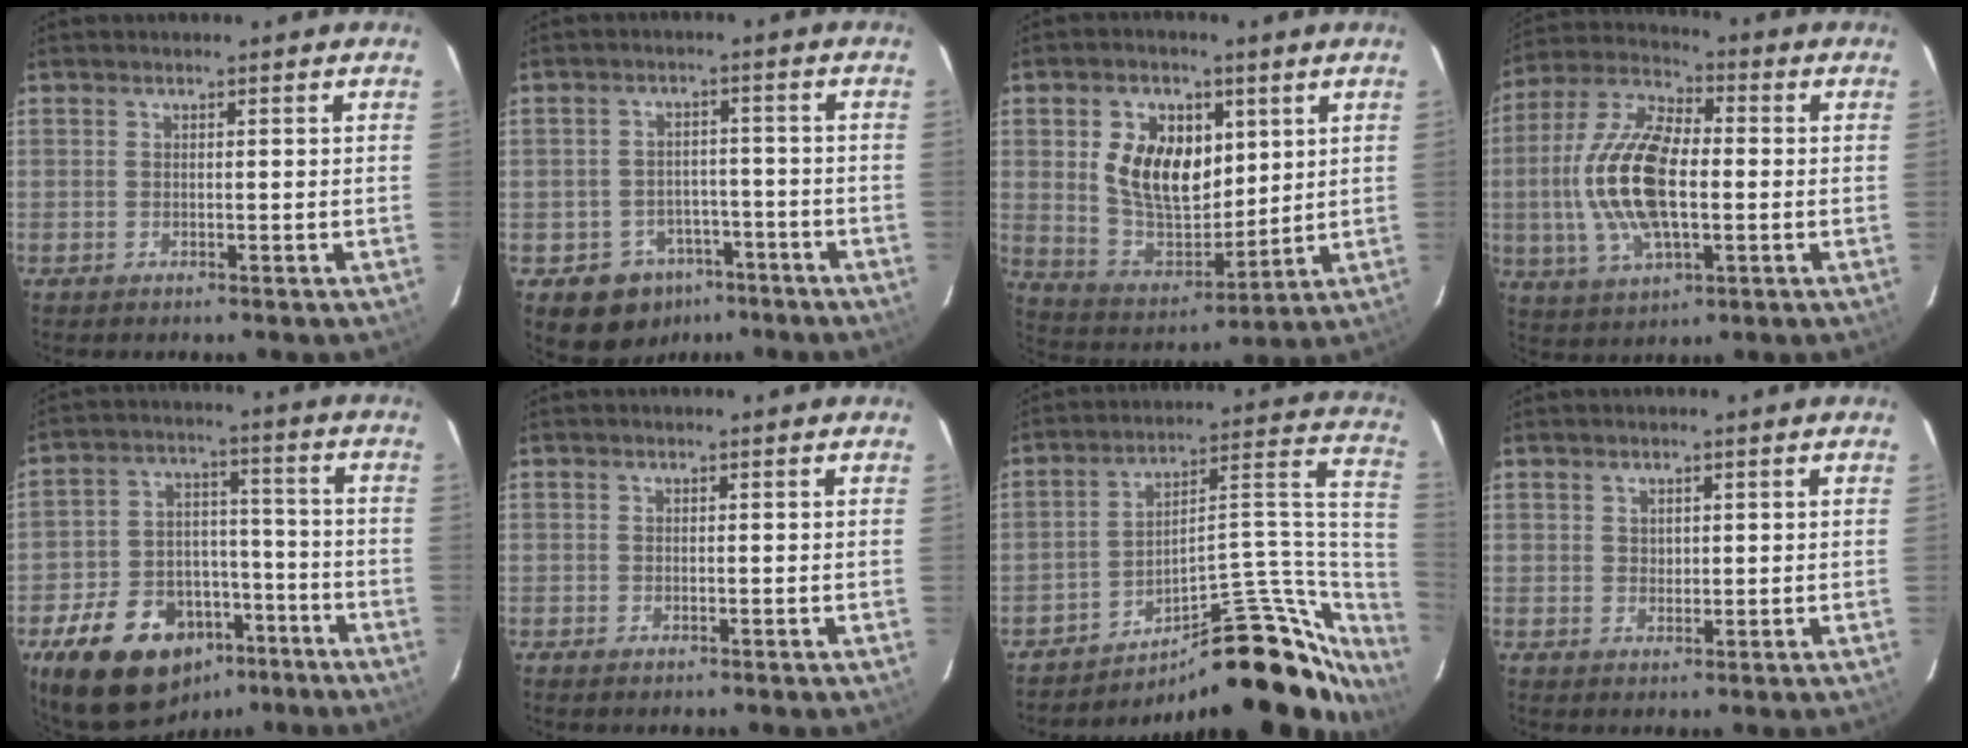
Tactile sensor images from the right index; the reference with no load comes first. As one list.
[{"total": 8.4, "force": [-4.8, 6.6, 1.8], "torque": [-0.044, 0.027, -0.052]}, {"total": 14.1, "force": [3.7, 9.0, 10.2], "torque": [-0.198, 0.008, 0.084]}, {"total": 17.3, "force": [-1.2, 7.9, 15.4], "torque": [-0.318, 0.007, -0.023]}, {"total": 18.5, "force": [-11.3, 12.0, 8.5], "torque": [-0.186, 0.034, -0.160]}, {"total": 0.7, "force": [-0.4, 0.3, 0.3], "torque": [-0.006, -0.003, -0.009]}, {"total": 24.7, "force": [-19.4, 7.7, 13.1], "torque": [-0.124, 0.058, -0.282]}, {"total": 1.6, "force": [0.8, 1.3, 0.5], "torque": [-0.005, 0.005, 0.015]}]